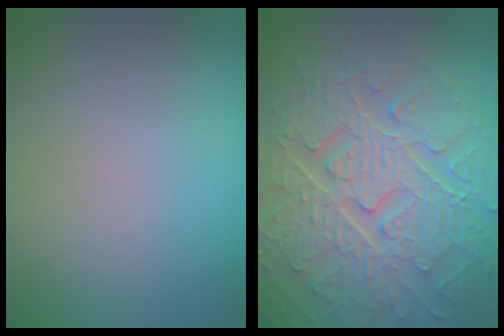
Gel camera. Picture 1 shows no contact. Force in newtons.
{"total": 9.4, "press": 6.9, "slide": 6.4}